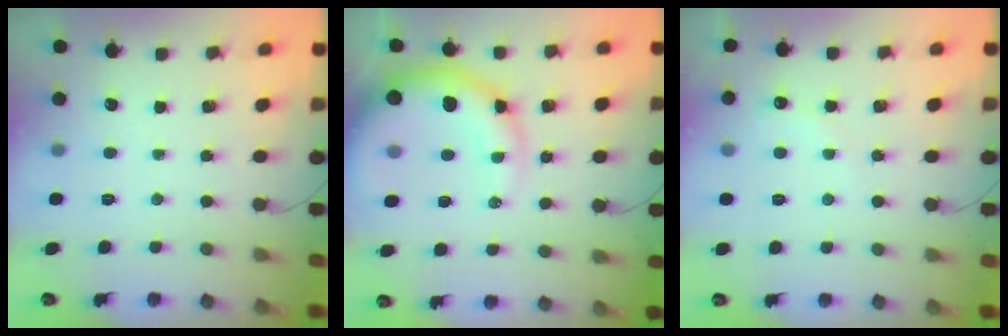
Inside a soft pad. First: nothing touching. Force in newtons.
{"total": 12.9, "press": 12.3, "slide": 4.0}
{"total": 3.0, "press": 2.9, "slide": 0.8}